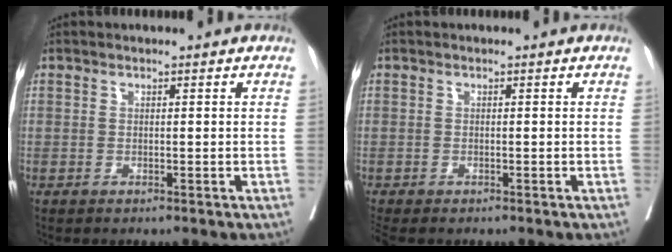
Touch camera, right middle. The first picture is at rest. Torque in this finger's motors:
{"motor_torque": [0.33, -0.30, 0.03, 0.02]}